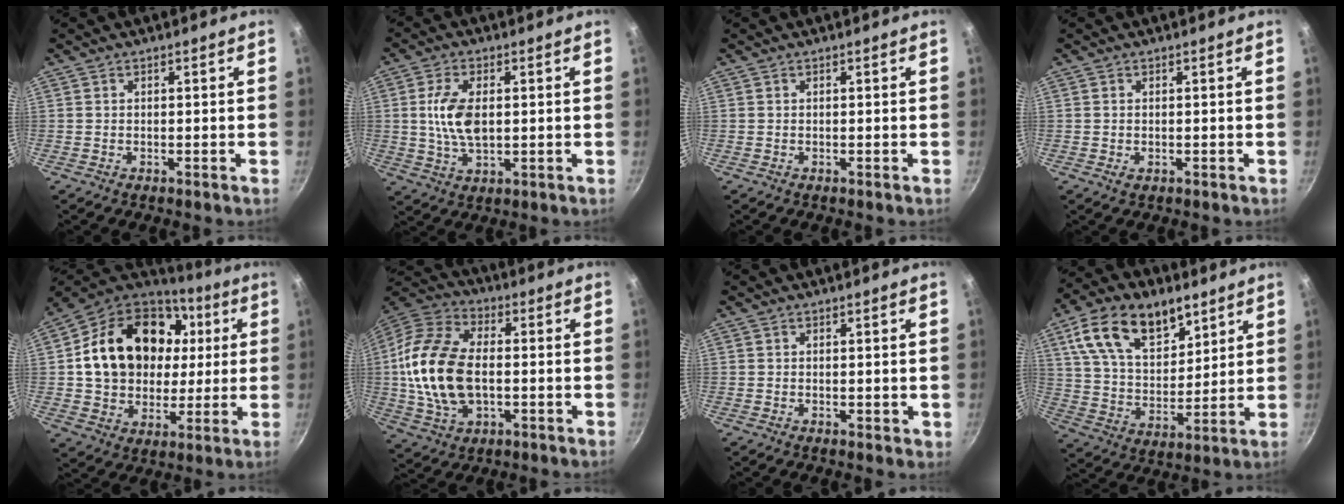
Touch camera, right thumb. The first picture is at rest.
{"total": 8.8, "force": [0.9, 4.7, 7.4], "torque": [-0.140, 0.000, 0.016]}
{"total": 0.0}
{"total": 0.8, "force": [-0.1, 0.5, 0.6], "torque": [-0.009, -0.001, -0.002]}
{"total": 25.1, "force": [4.8, 19.3, 15.4], "torque": [-0.256, 0.023, 0.089]}
{"total": 19.0, "force": [-0.6, 11.7, 15.0], "torque": [-0.288, 0.020, -0.017]}
{"total": 1.1, "force": [0.3, 0.6, 0.9], "torque": [-0.008, -0.003, 0.002]}
{"total": 19.1, "force": [10.0, 11.2, 11.8], "torque": [-0.180, -0.035, 0.180]}